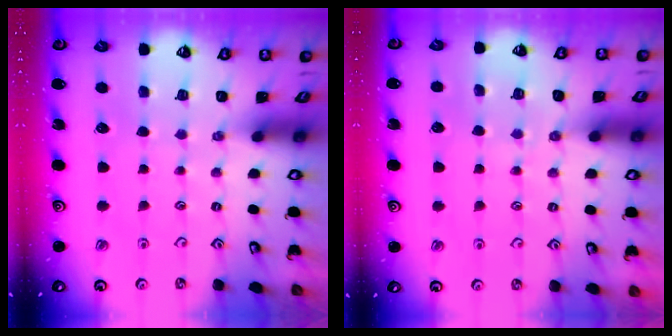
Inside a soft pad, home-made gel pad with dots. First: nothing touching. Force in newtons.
{"total": 4.7, "press": 4.7, "slide": 0.5}